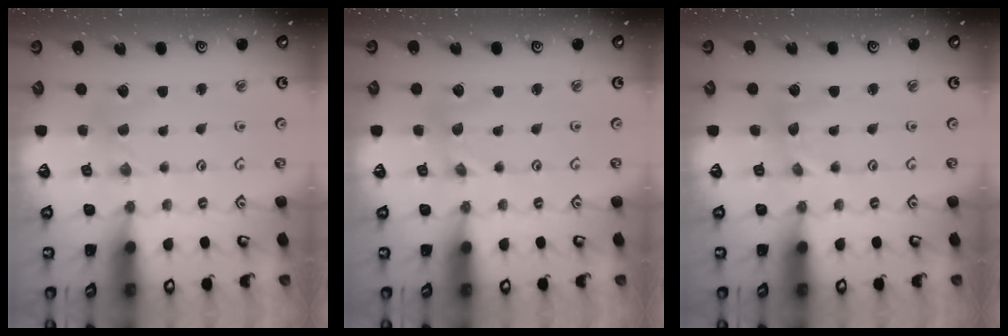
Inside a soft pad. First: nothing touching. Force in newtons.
{"total": 0.0}
{"total": 1.1, "press": 1.1, "slide": 0.1}